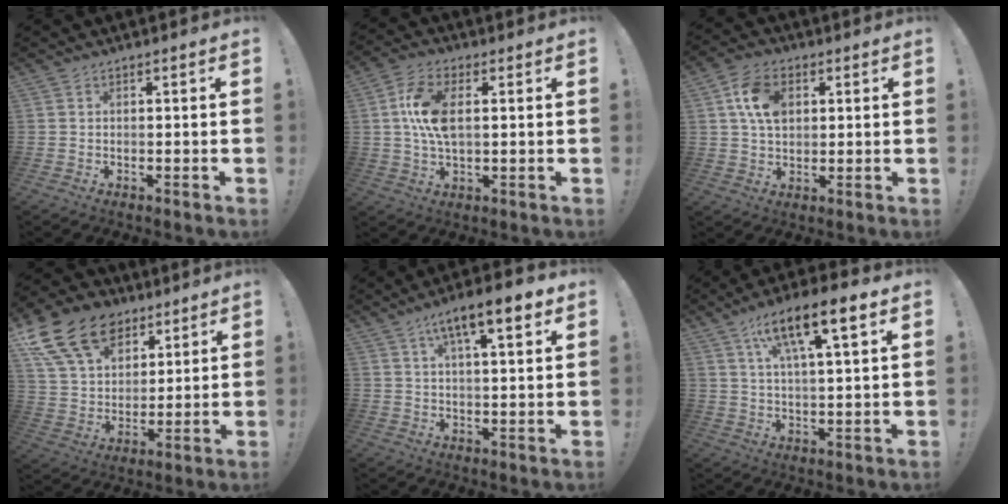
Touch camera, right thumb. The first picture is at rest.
{"total": 11.2, "force": [1.6, 5.9, 9.4], "torque": [-0.183, -0.003, 0.029]}
{"total": 10.7, "force": [3.1, 7.6, 6.9], "torque": [-0.122, 0.013, 0.061]}
{"total": 19.7, "force": [10.5, 13.7, 9.6], "torque": [-0.166, -0.054, 0.204]}
{"total": 11.1, "force": [6.0, 2.6, 8.9], "torque": [-0.141, -0.022, 0.097]}
{"total": 14.0, "force": [7.1, 3.4, 11.5], "torque": [-0.180, -0.027, 0.111]}